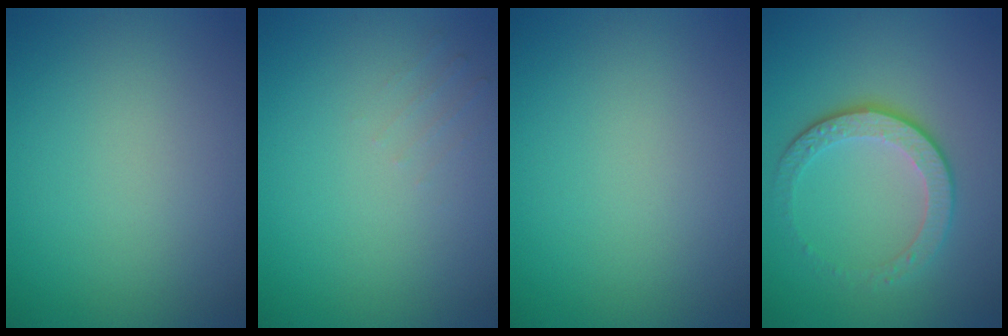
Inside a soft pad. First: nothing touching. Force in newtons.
{"total": 0.8, "press": 0.8, "slide": 0.2}
{"total": 0.0}
{"total": 4.3, "press": 3.1, "slide": 3.0}